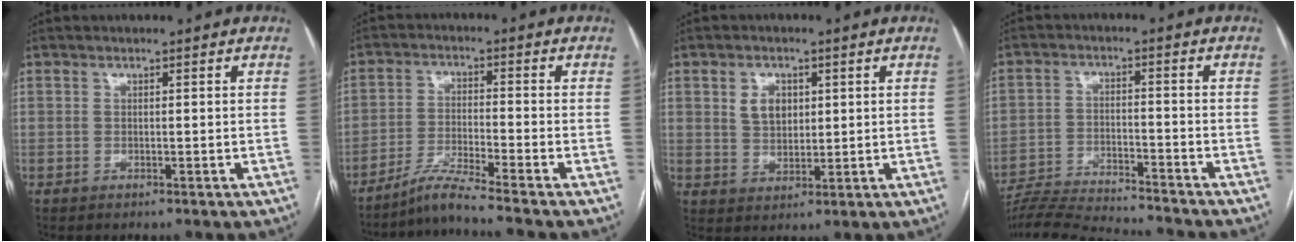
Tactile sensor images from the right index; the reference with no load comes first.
{"total": 7.3, "force": [-6.3, -2.3, 2.9], "torque": [-0.064, -0.023, -0.119]}
{"total": 4.5, "force": [1.6, 3.1, 2.8], "torque": [-0.055, 0.006, 0.035]}
{"total": 15.2, "force": [-14.4, 0.1, 5.0], "torque": [-0.085, -0.017, -0.226]}